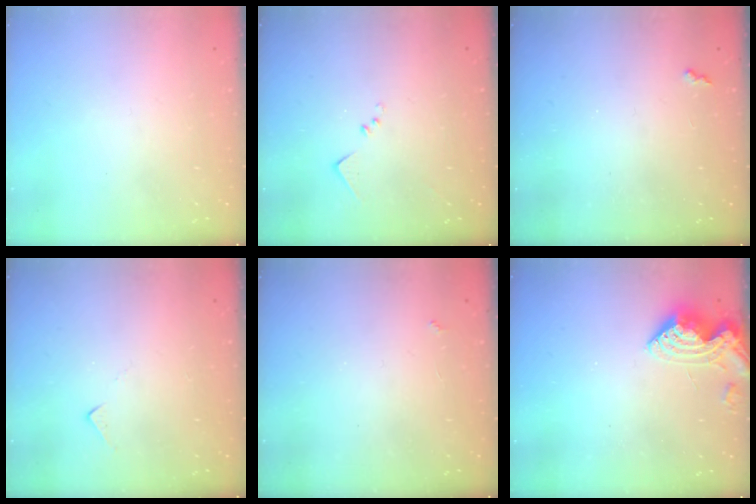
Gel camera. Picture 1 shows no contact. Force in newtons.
{"total": 6.8, "press": 6.7, "slide": 0.6}
{"total": 1.9, "press": 1.8, "slide": 0.5}
{"total": 4.8, "press": 4.8, "slide": 0.6}
{"total": 2.2, "press": 2.2, "slide": 0.4}
{"total": 8.4, "press": 8.4, "slide": 0.8}